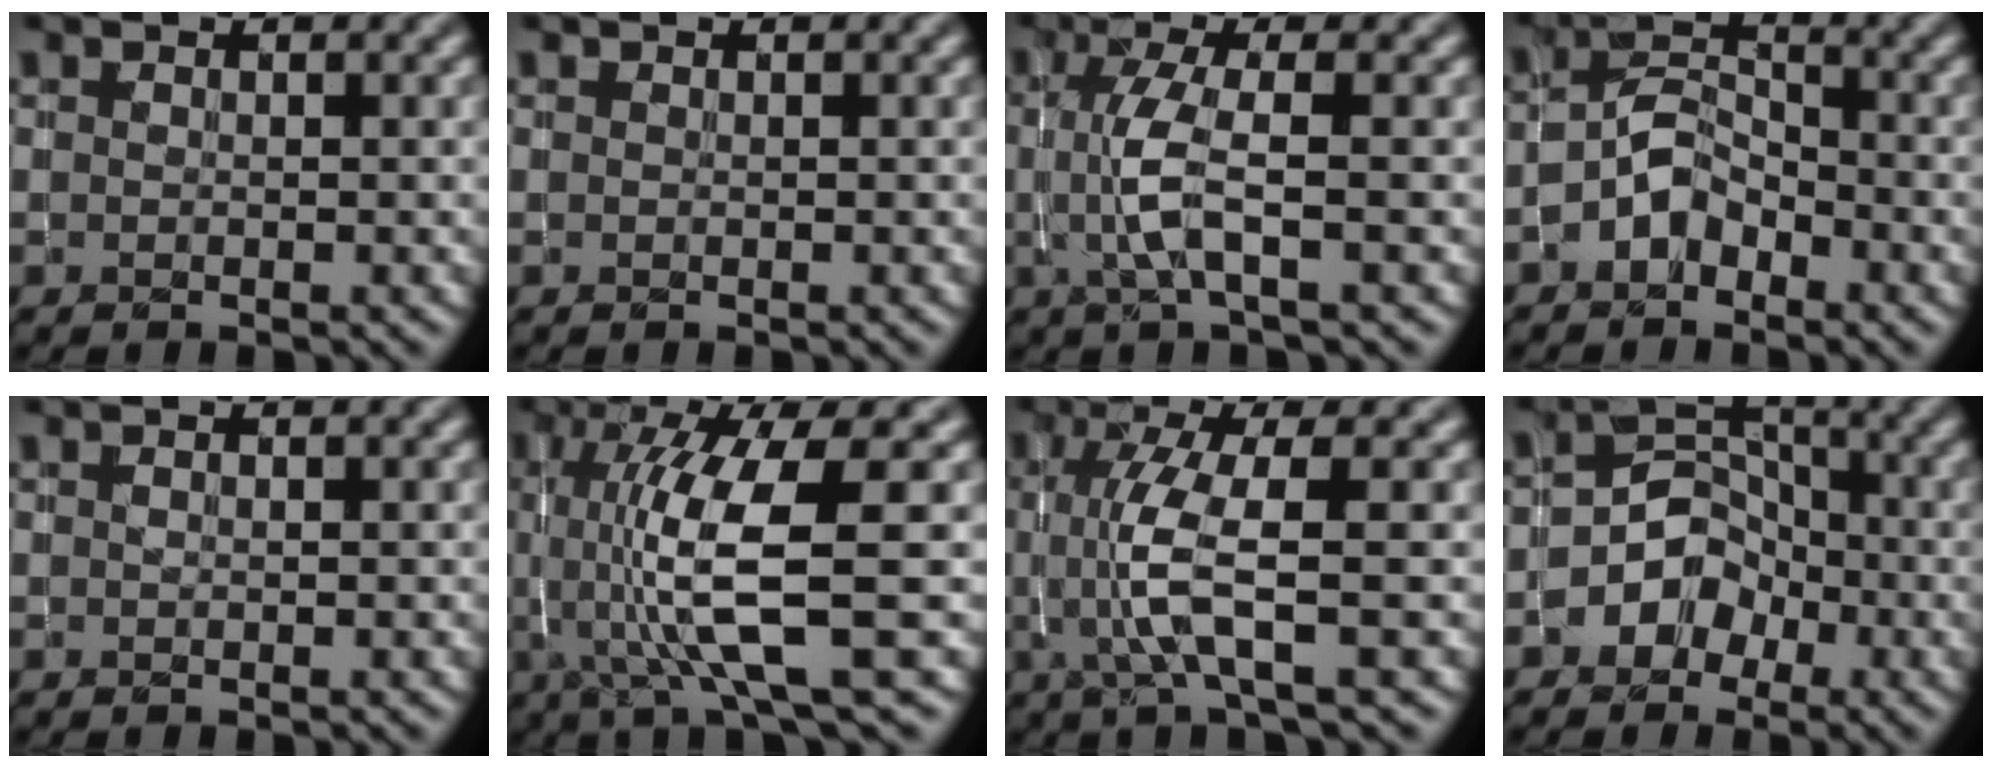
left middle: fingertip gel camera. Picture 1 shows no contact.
{"total": 0.0}
{"total": 3.8, "force": [-0.4, 0.7, 3.7], "torque": [-0.084, -0.002, -0.007]}
{"total": 3.0, "force": [-2.0, 1.7, 1.4], "torque": [-0.021, 0.014, -0.045]}
{"total": 0.0}
{"total": 9.5, "force": [-0.4, 2.2, 9.2], "torque": [-0.159, -0.008, -0.005]}
{"total": 5.5, "force": [-0.5, 1.1, 5.4], "torque": [-0.116, -0.001, -0.008]}
{"total": 4.9, "force": [-2.5, 4.0, 1.2], "torque": [0.021, 0.012, -0.069]}